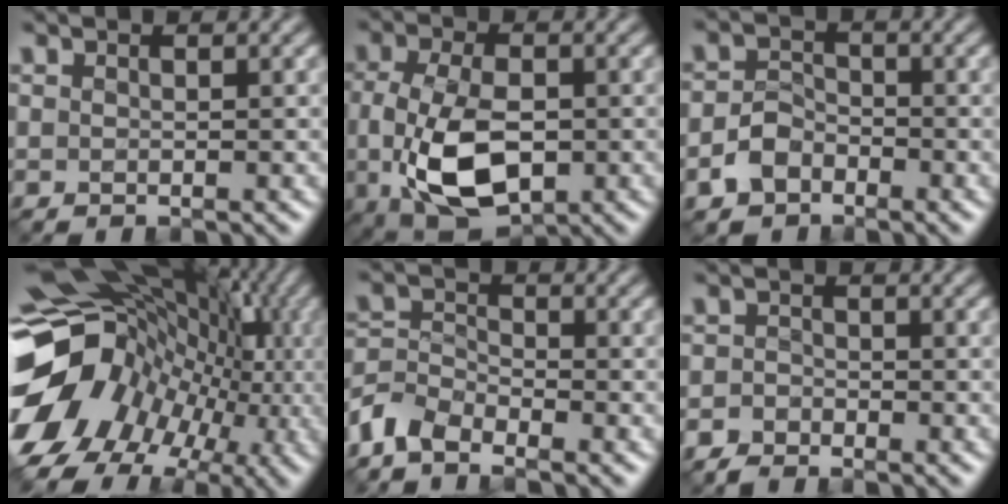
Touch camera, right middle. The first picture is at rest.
{"total": 8.9, "force": [-1.8, 4.9, 7.2], "torque": [-0.153, -0.017, -0.028]}
{"total": 3.0, "force": [-1.8, 2.1, 1.3], "torque": [-0.021, 0.007, -0.038]}
{"total": 17.3, "force": [-3.1, 13.4, 10.5], "torque": [-0.198, 0.011, -0.037]}
{"total": 4.3, "force": [-3.3, 1.9, 1.9], "torque": [-0.040, -0.001, -0.079]}
{"total": 1.8, "force": [-1.5, 0.9, 0.4], "torque": [-0.005, 0.002, -0.035]}